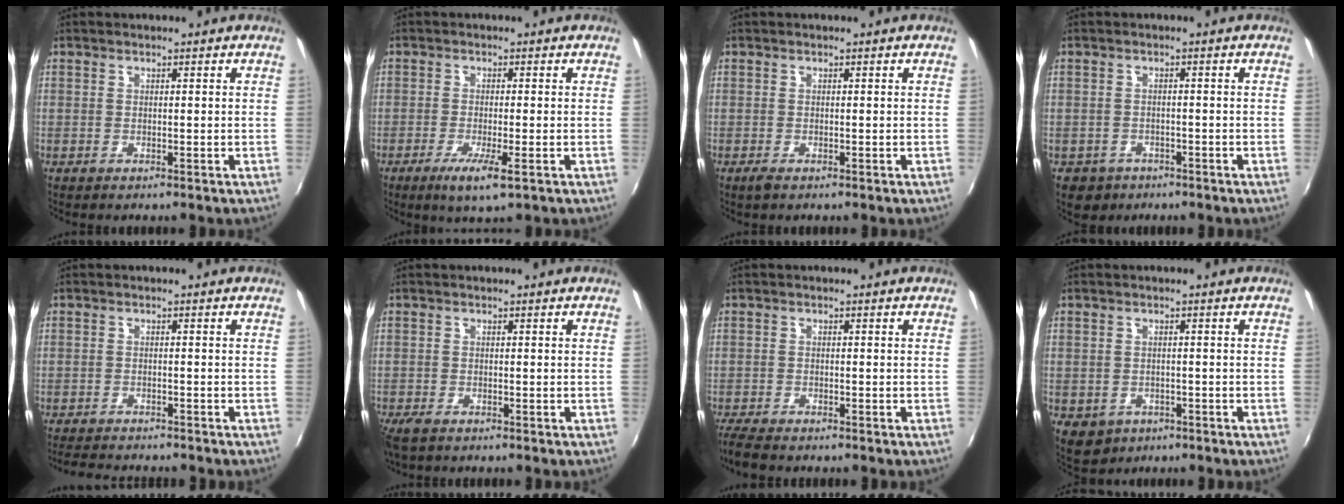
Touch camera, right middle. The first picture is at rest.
{"total": 5.2, "force": [-2.5, 0.2, 4.6], "torque": [-0.096, -0.017, -0.046]}
{"total": 1.1, "force": [-0.7, 0.3, 0.7], "torque": [-0.014, -0.004, -0.014]}
{"total": 4.2, "force": [-2.1, 3.4, 1.2], "torque": [-0.035, -0.004, -0.027]}
{"total": 6.2, "force": [-5.7, 0.8, 2.1], "torque": [-0.060, -0.014, -0.092]}
{"total": 3.9, "force": [-2.7, 1.6, 2.2], "torque": [-0.055, -0.016, -0.051]}
{"total": 3.9, "force": [-3.4, 0.5, 1.8], "torque": [-0.050, -0.021, -0.067]}
{"total": 5.2, "force": [-2.0, 4.2, 2.3], "torque": [-0.051, -0.013, -0.022]}